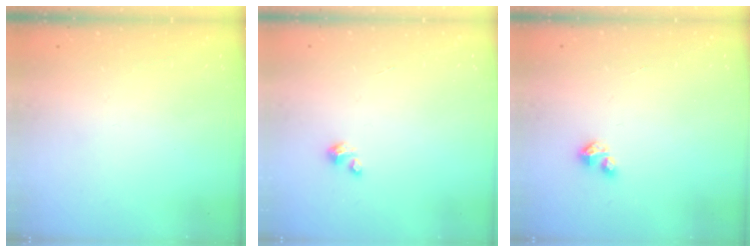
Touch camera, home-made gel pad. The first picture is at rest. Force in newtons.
{"total": 0.6, "press": 0.6, "slide": 0.3}
{"total": 2.1, "press": 2.1, "slide": 0.2}